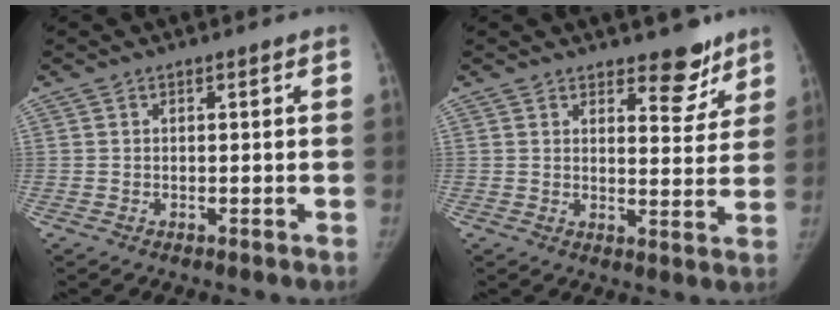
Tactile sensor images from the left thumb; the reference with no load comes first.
{"total": 7.1, "force": [5.4, 3.3, 3.3], "torque": [-0.002, -0.037, 0.074]}